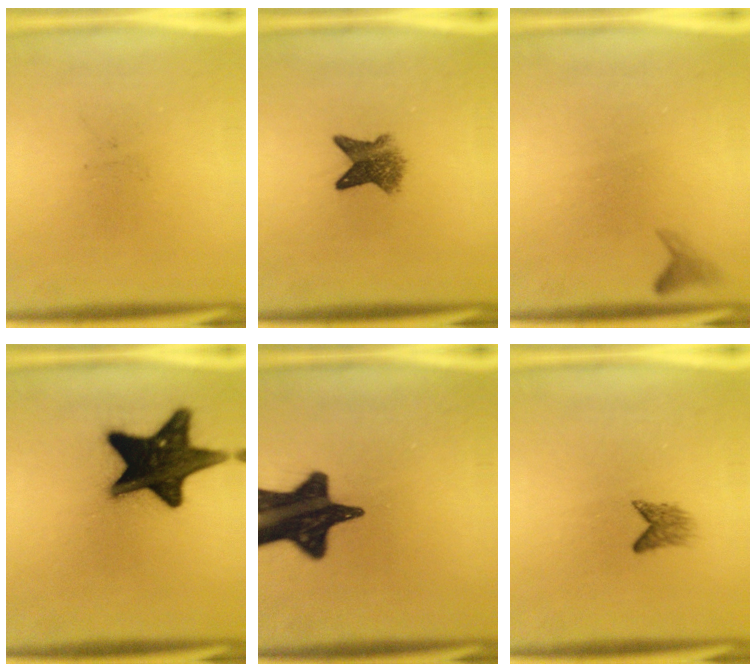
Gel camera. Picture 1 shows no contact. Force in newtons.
{"total": 4.9}
{"total": 1.0}
{"total": 18.8}
{"total": 18.5}
{"total": 1.9}